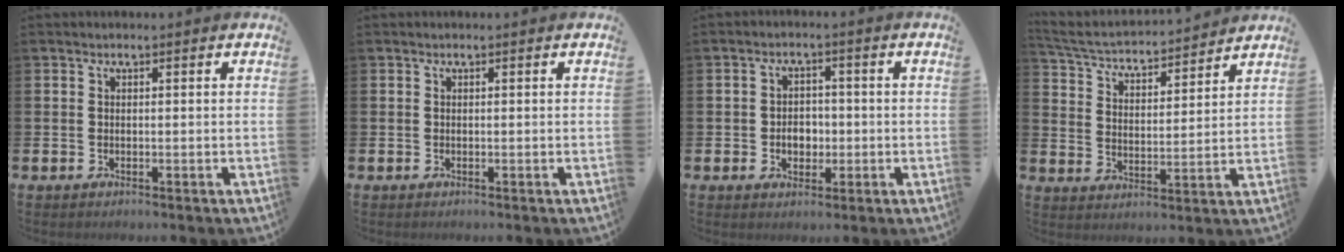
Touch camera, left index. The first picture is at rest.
{"total": 0.0}
{"total": 3.2, "force": [-0.7, 2.5, 1.8], "torque": [-0.023, 0.000, -0.020]}
{"total": 4.4, "force": [4.2, 0.9, 0.8], "torque": [-0.046, -0.039, 0.066]}